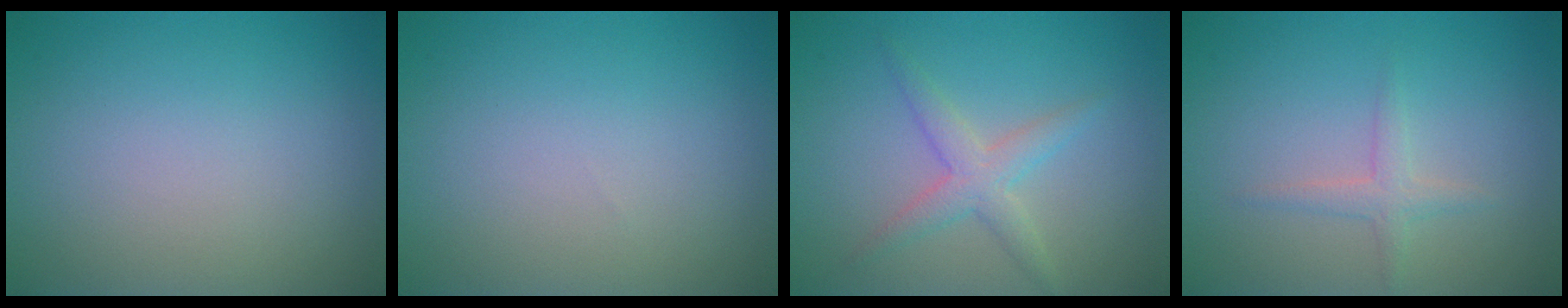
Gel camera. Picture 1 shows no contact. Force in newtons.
{"total": 0.0}
{"total": 2.6, "press": 2.6, "slide": 0.2}
{"total": 1.5, "press": 1.5, "slide": 0.1}